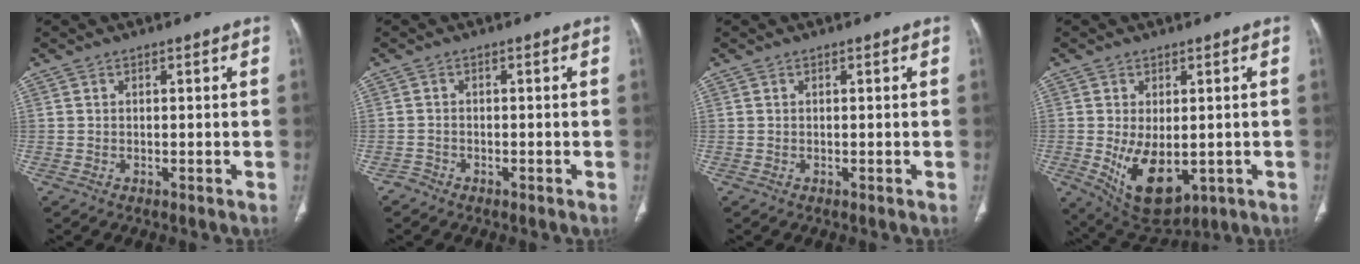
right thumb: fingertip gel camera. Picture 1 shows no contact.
{"total": 1.2, "force": [-1.0, 0.6, -0.3], "torque": [0.005, 0.001, -0.026]}
{"total": 0.0}
{"total": 11.1, "force": [-2.1, 6.4, 8.9], "torque": [-0.135, -0.016, -0.008]}